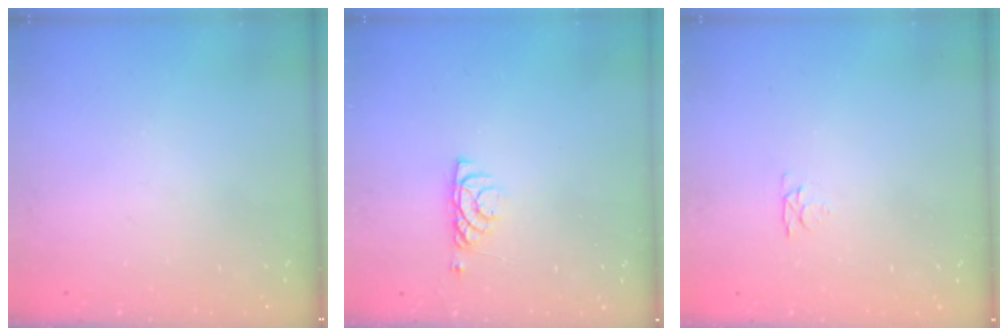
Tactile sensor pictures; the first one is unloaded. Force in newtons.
{"total": 4.7, "press": 4.6, "slide": 0.7}
{"total": 3.4, "press": 3.3, "slide": 0.5}